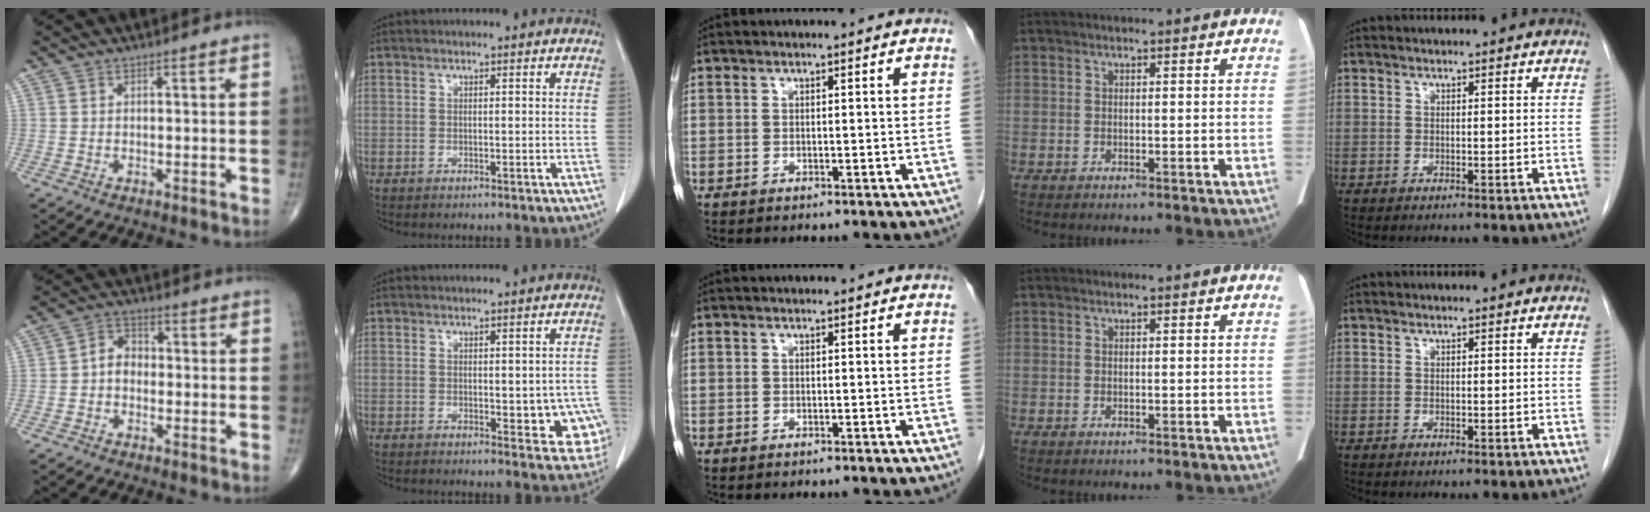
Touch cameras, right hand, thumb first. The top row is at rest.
{"thumb": {"total": 4.8, "force": [-0.7, 3.8, 2.8], "torque": [-0.029, 0.021, -0.025]}, "index": {"total": 7.1, "force": [-1.2, 3.5, 6.1], "torque": [-0.043, 0.000, -0.008]}}